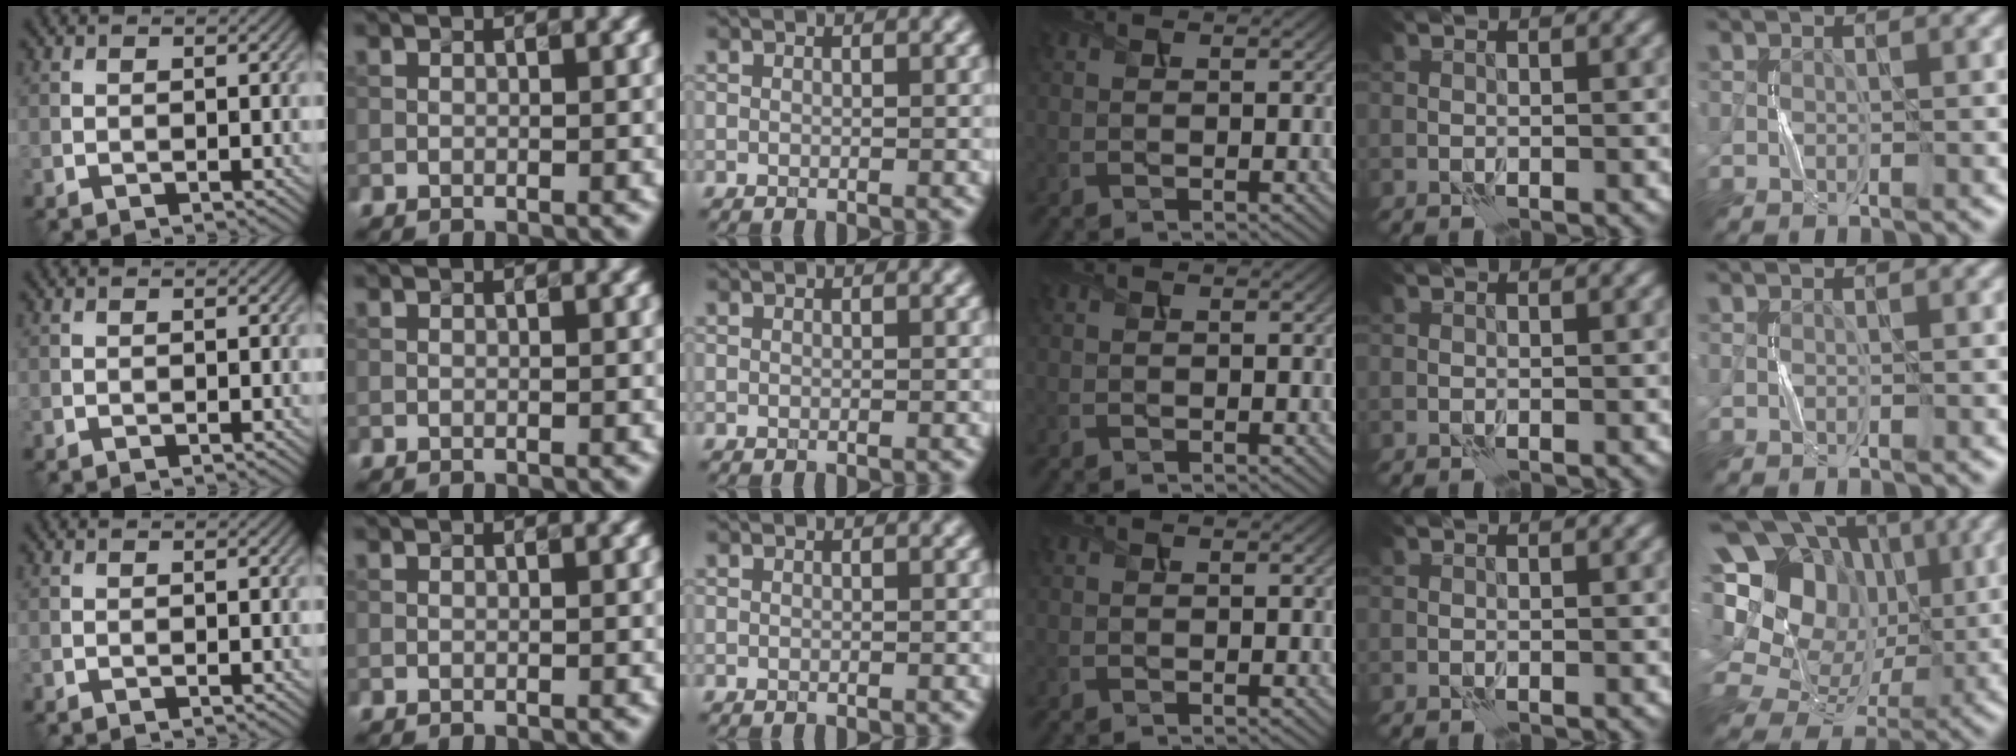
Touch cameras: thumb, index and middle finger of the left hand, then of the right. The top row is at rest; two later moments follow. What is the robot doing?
{"motion": "press", "object": "button"}